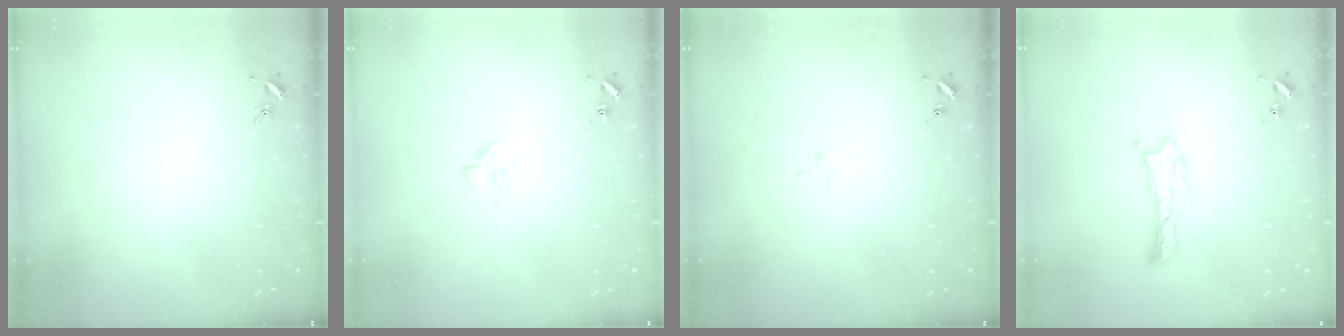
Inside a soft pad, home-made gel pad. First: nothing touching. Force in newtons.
{"total": 1.7, "press": 1.6, "slide": 0.3}
{"total": 2.9, "press": 2.9, "slide": 0.3}
{"total": 0.7, "press": 0.7, "slide": 0.2}